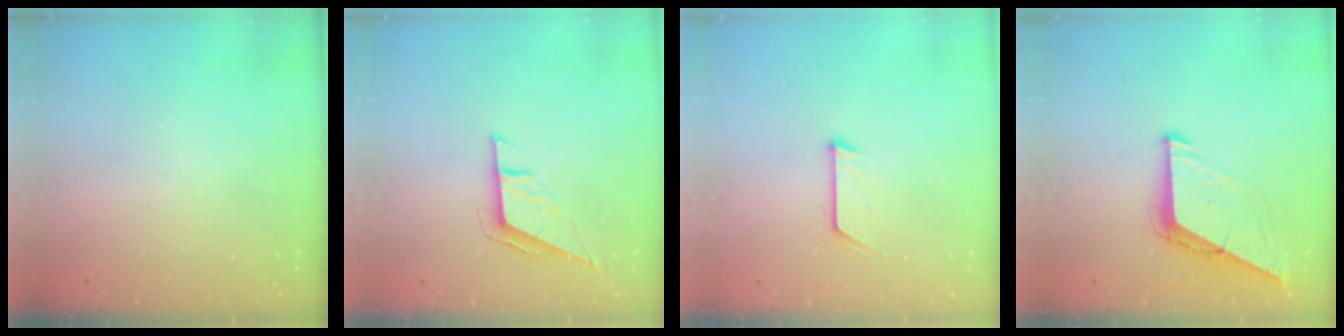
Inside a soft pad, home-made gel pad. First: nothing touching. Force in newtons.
{"total": 6.0, "press": 5.9, "slide": 0.9}
{"total": 6.3, "press": 6.3, "slide": 0.5}
{"total": 7.1, "press": 7.1, "slide": 0.5}